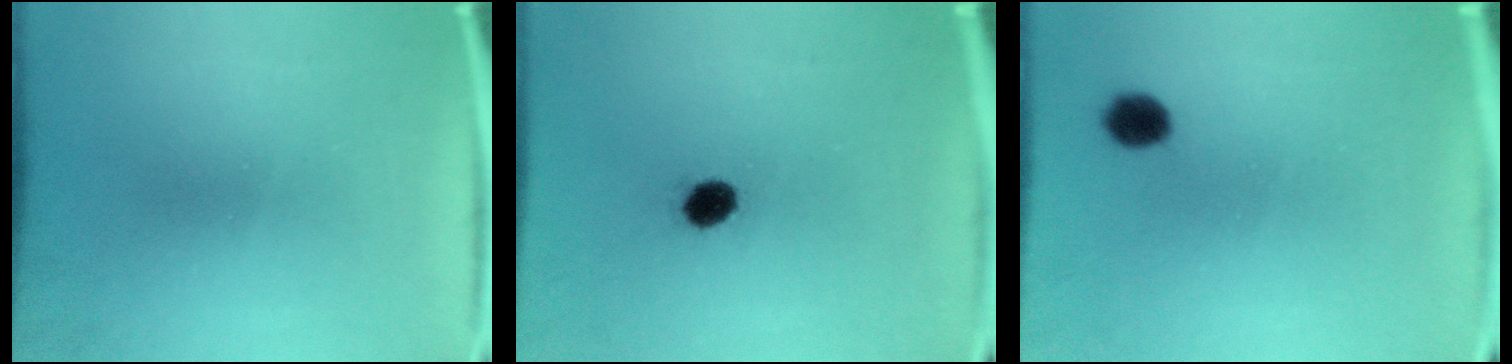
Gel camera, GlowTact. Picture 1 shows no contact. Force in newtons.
{"total": 4.4}
{"total": 4.4}